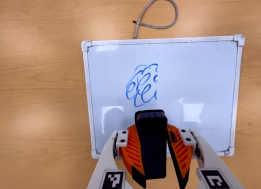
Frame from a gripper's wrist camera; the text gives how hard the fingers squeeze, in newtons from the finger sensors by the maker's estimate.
{"total": 10.7, "left": 10.2, "right": 11.2}